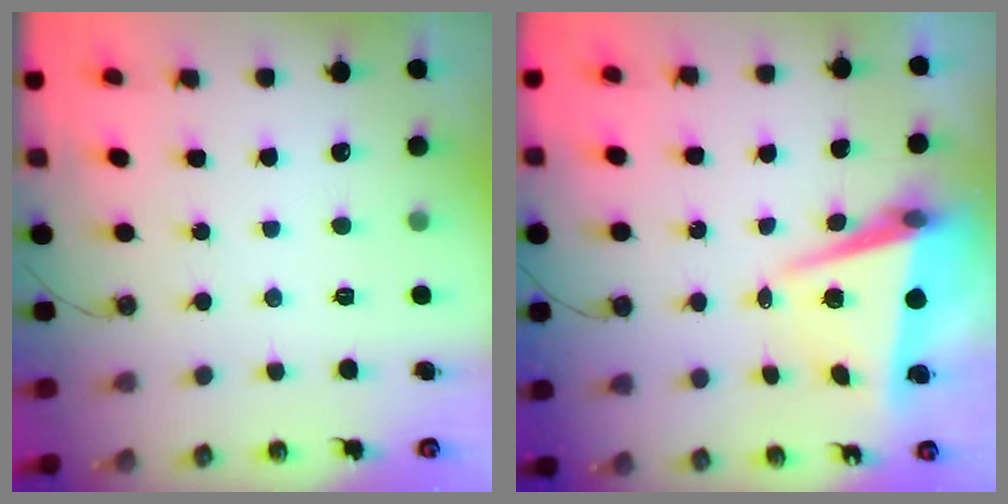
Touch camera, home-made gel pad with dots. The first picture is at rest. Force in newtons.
{"total": 6.8, "press": 6.4, "slide": 2.5}